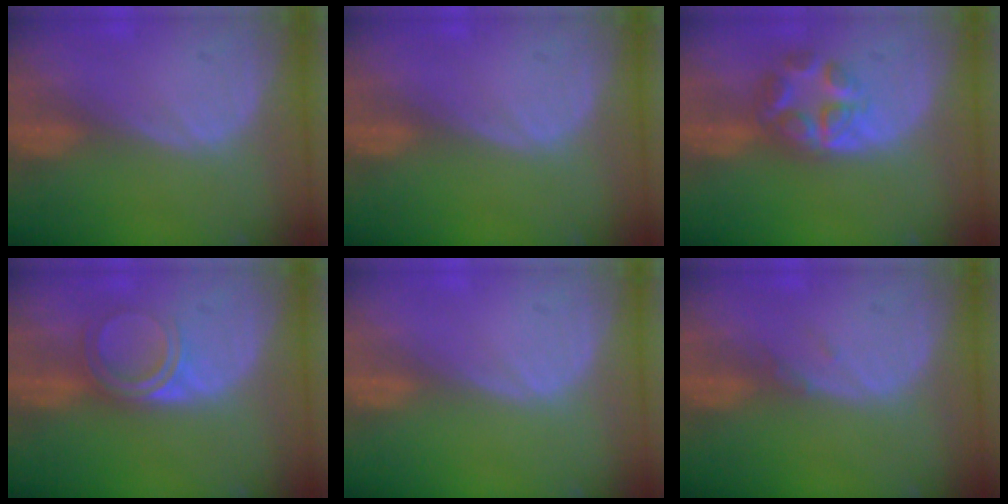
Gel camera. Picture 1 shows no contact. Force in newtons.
{"total": 0.0}
{"total": 5.9, "press": 5.5, "slide": 2.2}
{"total": 4.7, "press": 4.0, "slide": 2.5}
{"total": 0.0}
{"total": 0.8, "press": 0.8, "slide": 0.1}